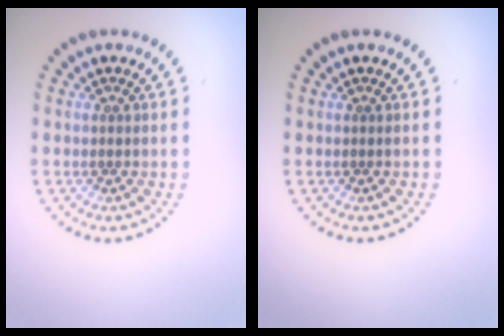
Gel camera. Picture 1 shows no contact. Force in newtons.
{"total": 0.0}